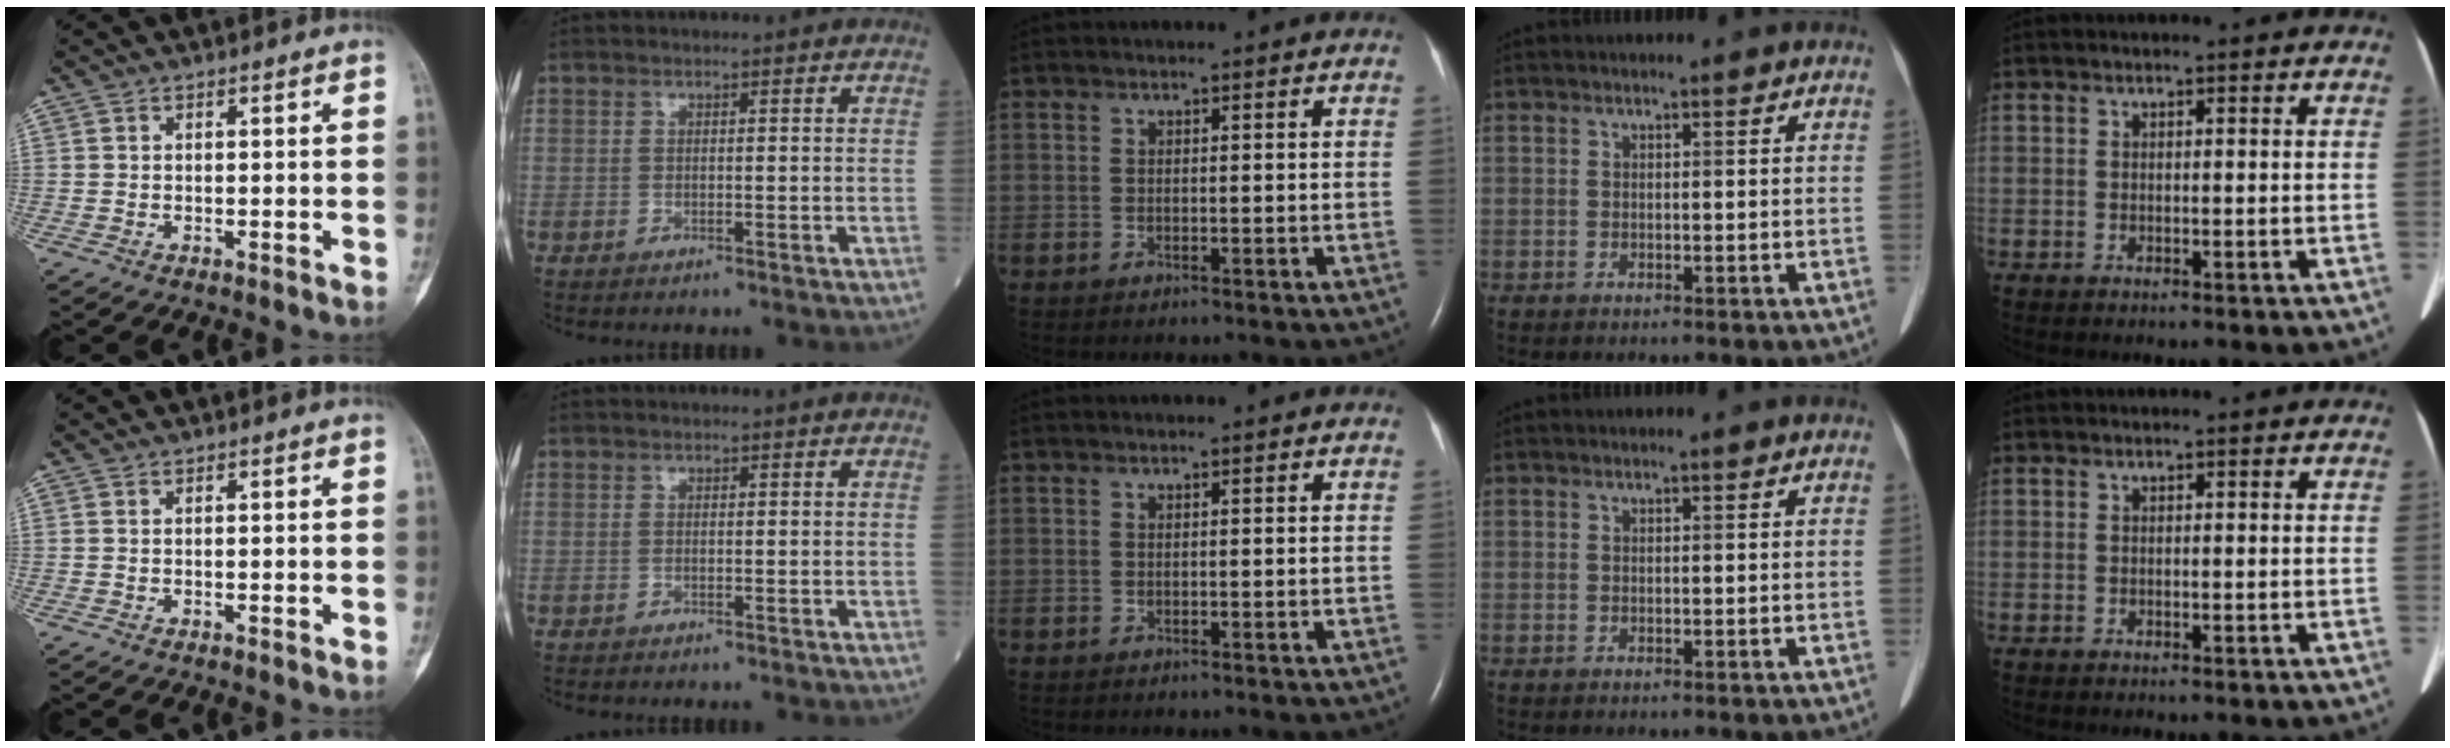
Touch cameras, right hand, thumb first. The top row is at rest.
{}